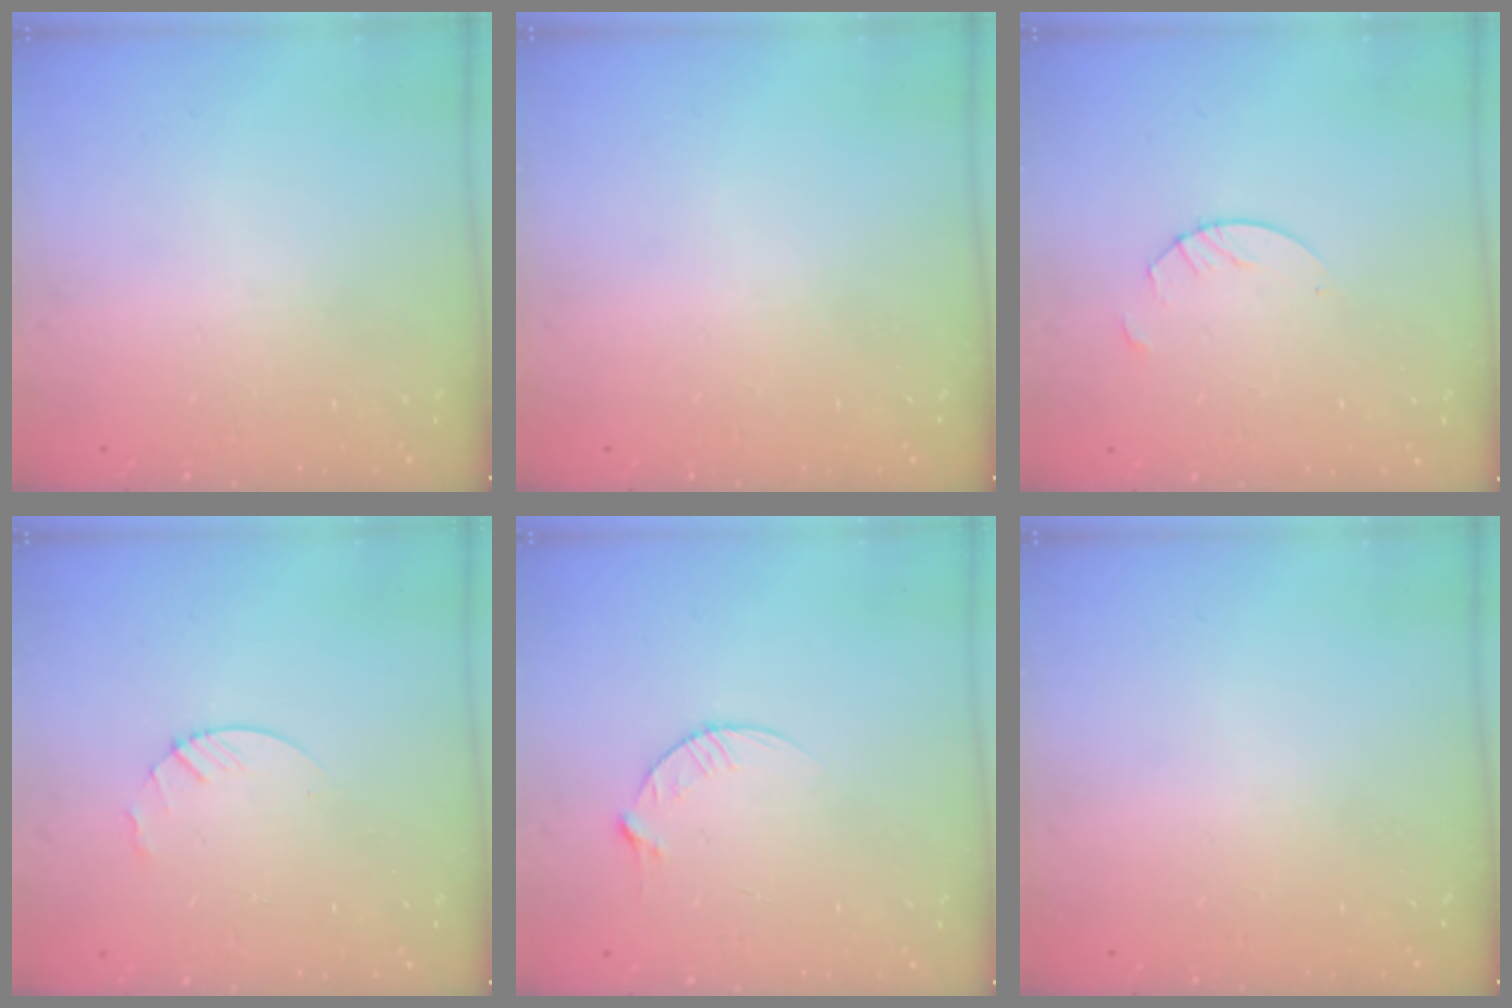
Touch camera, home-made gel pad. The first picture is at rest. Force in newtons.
{"total": 0.0}
{"total": 2.7, "press": 2.7, "slide": 0.2}
{"total": 3.0, "press": 2.9, "slide": 0.3}
{"total": 4.5, "press": 4.5, "slide": 0.5}
{"total": 0.0}